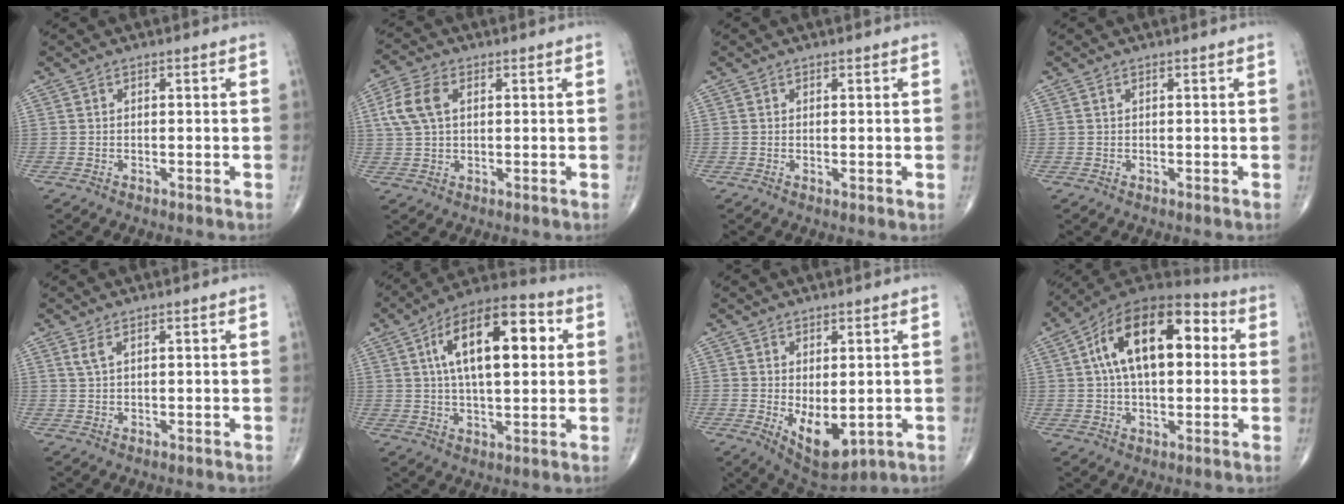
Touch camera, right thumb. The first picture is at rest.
{"total": 7.3, "force": [1.8, 4.5, 5.5], "torque": [-0.125, 0.012, 0.036]}
{"total": 0.8, "force": [0.1, 0.2, 0.7], "torque": [-0.012, -0.003, 0.001]}
{"total": 0.0}
{"total": 1.7, "force": [1.0, 0.5, 1.3], "torque": [-0.033, 0.004, 0.026]}
{"total": 18.3, "force": [4.4, 8.2, 15.7], "torque": [-0.233, 0.017, 0.062]}
{"total": 8.6, "force": [-1.1, 4.3, 7.3], "torque": [-0.099, -0.012, 0.002]}
{"total": 20.0, "force": [4.0, 10.6, 16.4], "torque": [-0.249, 0.031, 0.051]}